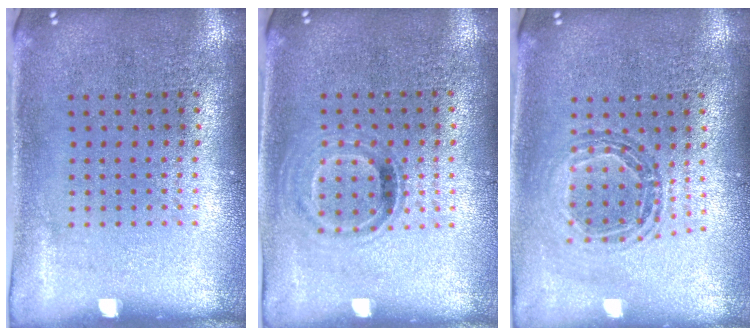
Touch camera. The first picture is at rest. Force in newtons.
{"total": 1.0, "press": 0.8, "slide": 0.5}
{"total": 0.9, "press": 0.9, "slide": 0.2}